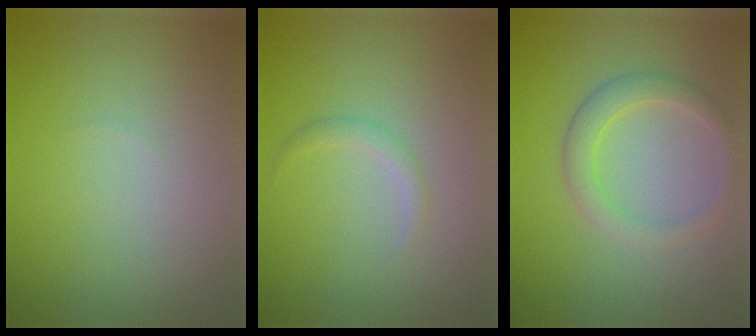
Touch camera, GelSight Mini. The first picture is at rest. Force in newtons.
{"total": 1.1, "press": 1.1, "slide": 0.1}
{"total": 2.6, "press": 2.6, "slide": 0.3}